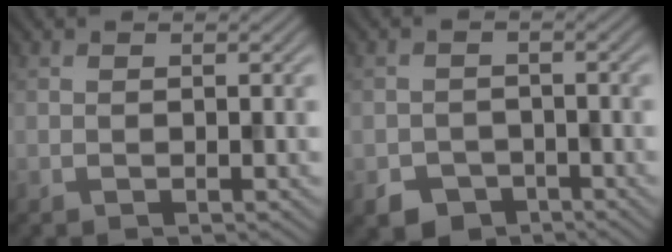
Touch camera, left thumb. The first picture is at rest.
{"total": 3.4, "force": [-2.2, 2.4, 1.0], "torque": [-0.019, -0.010, -0.042]}